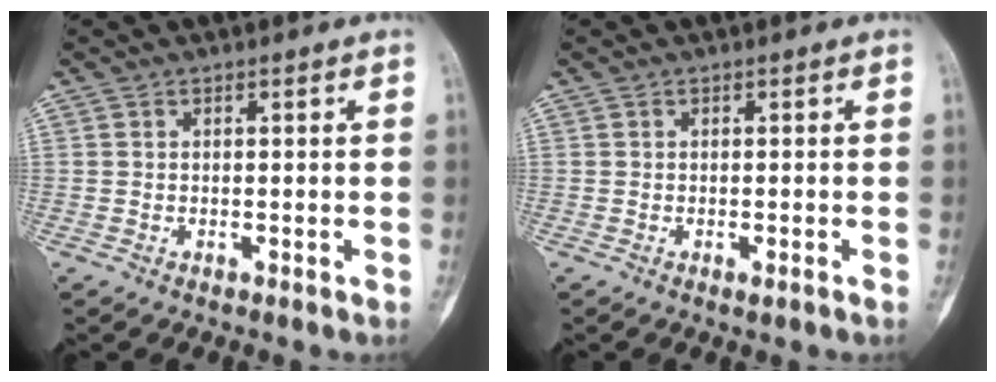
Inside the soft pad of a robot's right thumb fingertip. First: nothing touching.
{"total": 0.7, "force": [-0.3, 0.1, 0.6], "torque": [-0.009, 0.000, -0.002]}